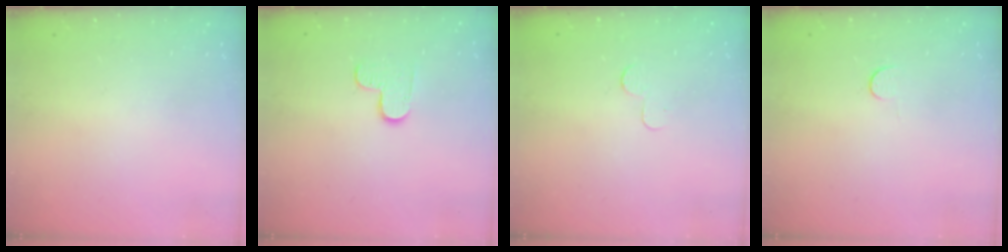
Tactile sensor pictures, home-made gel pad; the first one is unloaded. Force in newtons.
{"total": 6.1, "press": 6.1, "slide": 0.6}
{"total": 2.3, "press": 2.3, "slide": 0.2}
{"total": 2.8, "press": 2.8, "slide": 0.4}